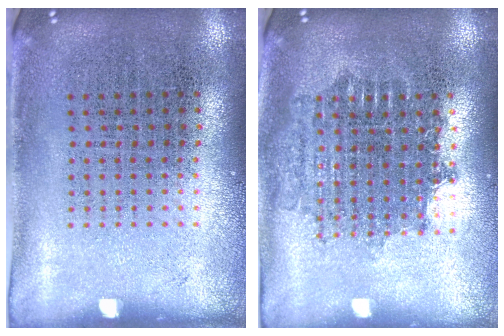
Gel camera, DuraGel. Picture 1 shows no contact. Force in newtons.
{"total": 1.7, "press": 1.4, "slide": 0.9}